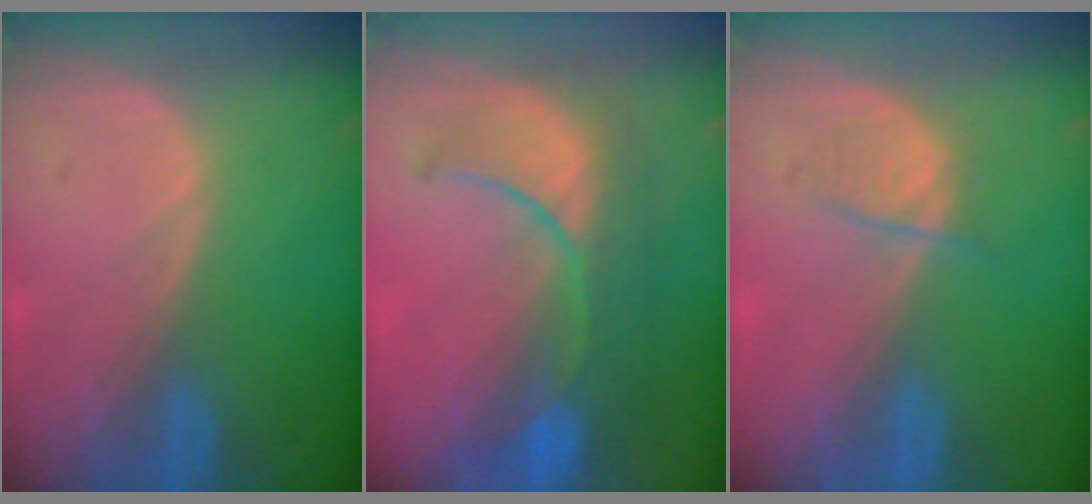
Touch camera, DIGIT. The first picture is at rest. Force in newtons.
{"total": 10.1, "press": 9.1, "slide": 4.4}
{"total": 2.1, "press": 2.1, "slide": 0.3}